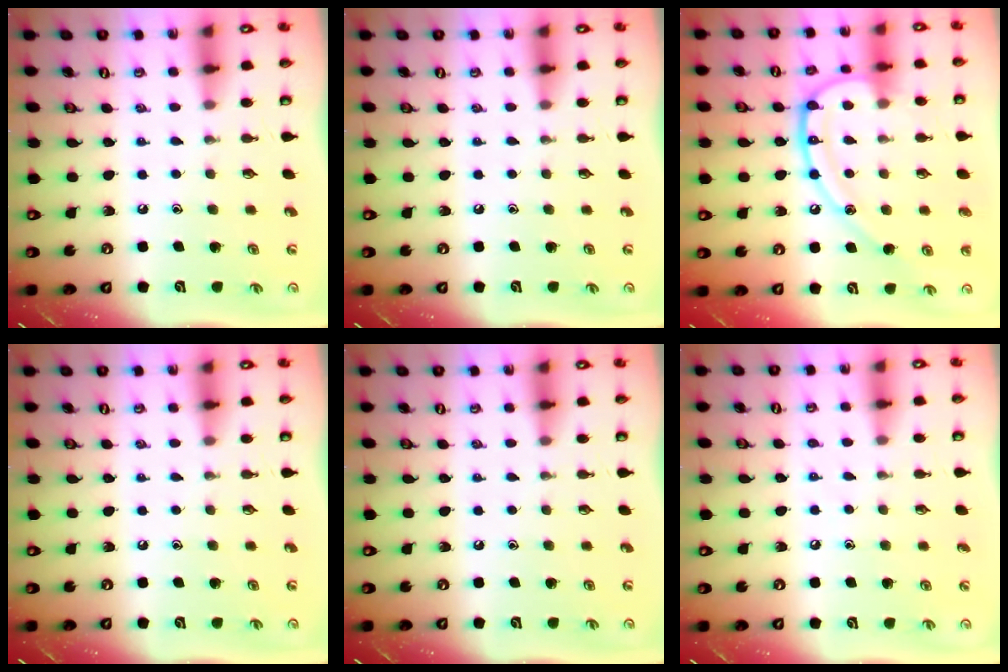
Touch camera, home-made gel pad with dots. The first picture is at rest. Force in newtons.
{"total": 0.0}
{"total": 18.1, "press": 18.0, "slide": 1.7}
{"total": 0.0}
{"total": 0.0}
{"total": 3.4, "press": 3.4, "slide": 0.5}